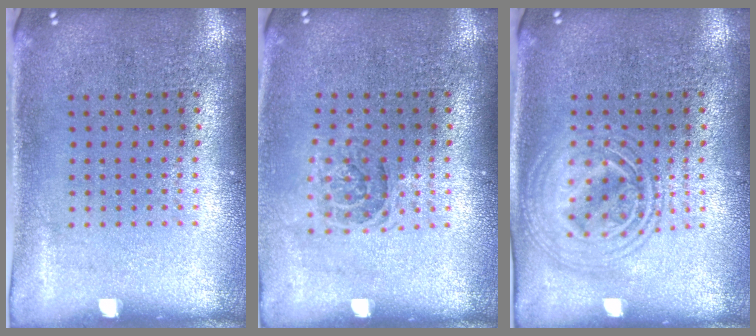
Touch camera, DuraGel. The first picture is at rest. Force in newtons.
{"total": 1.1, "press": 1.0, "slide": 0.5}
{"total": 2.9, "press": 2.9, "slide": 0.4}